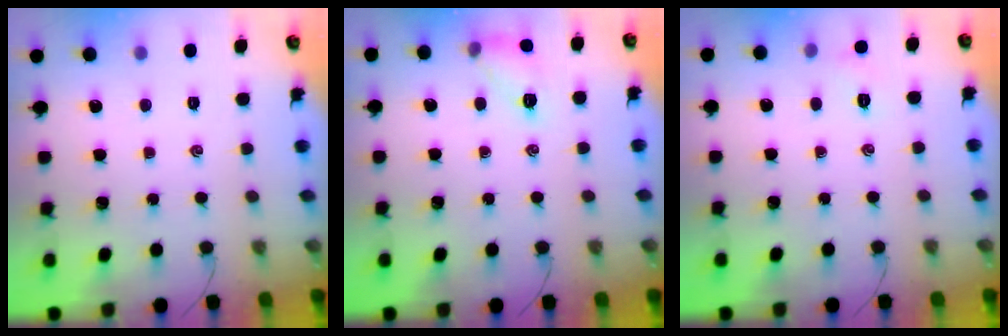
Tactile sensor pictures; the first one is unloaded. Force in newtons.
{"total": 9.7, "press": 9.7, "slide": 0.5}
{"total": 4.7, "press": 4.5, "slide": 1.4}